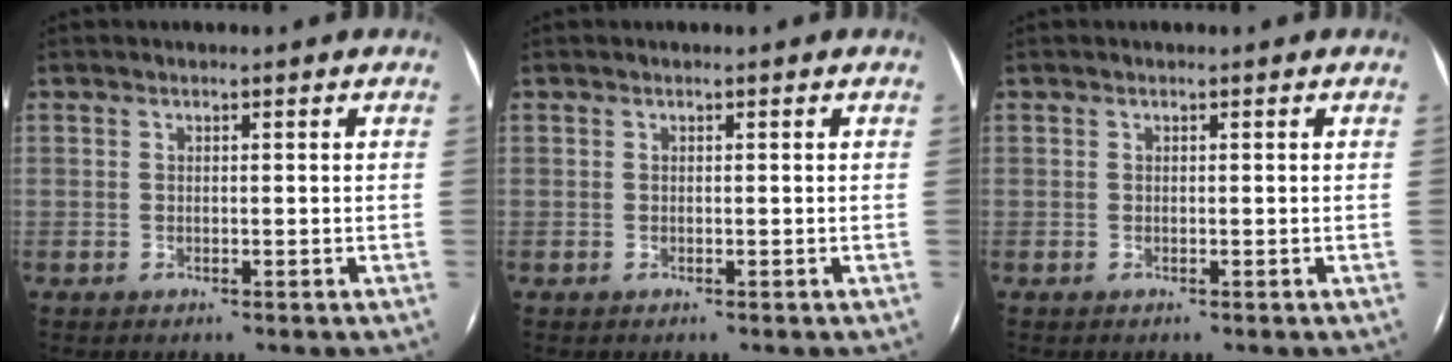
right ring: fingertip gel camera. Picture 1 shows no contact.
{"total": 0.0}
{"total": 0.0}